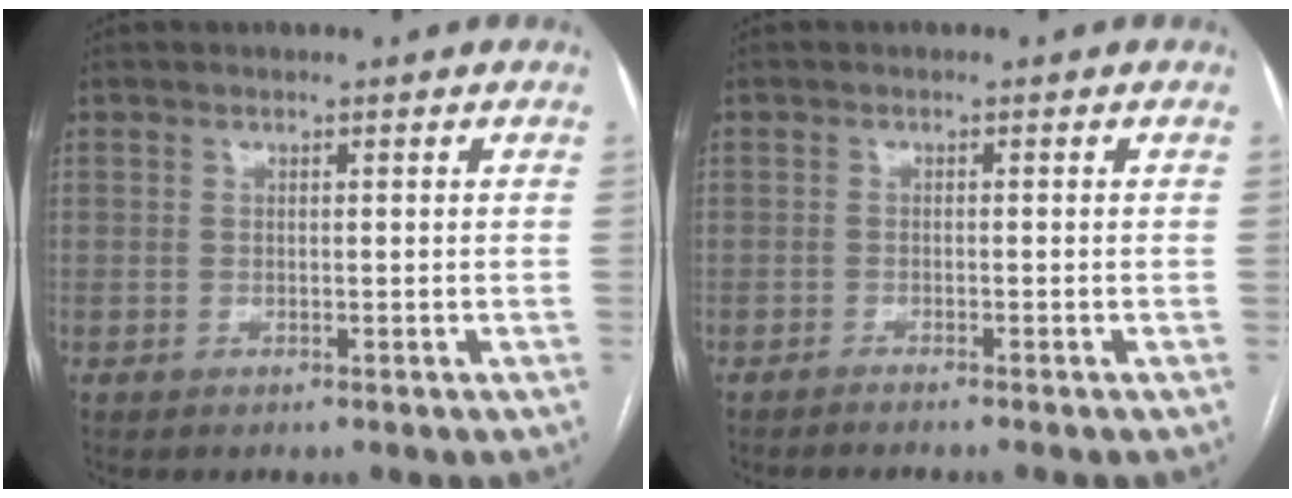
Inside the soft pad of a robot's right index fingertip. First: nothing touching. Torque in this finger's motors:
{"motor_torque": [-0.13, -0.13, -0.06, -0.01]}